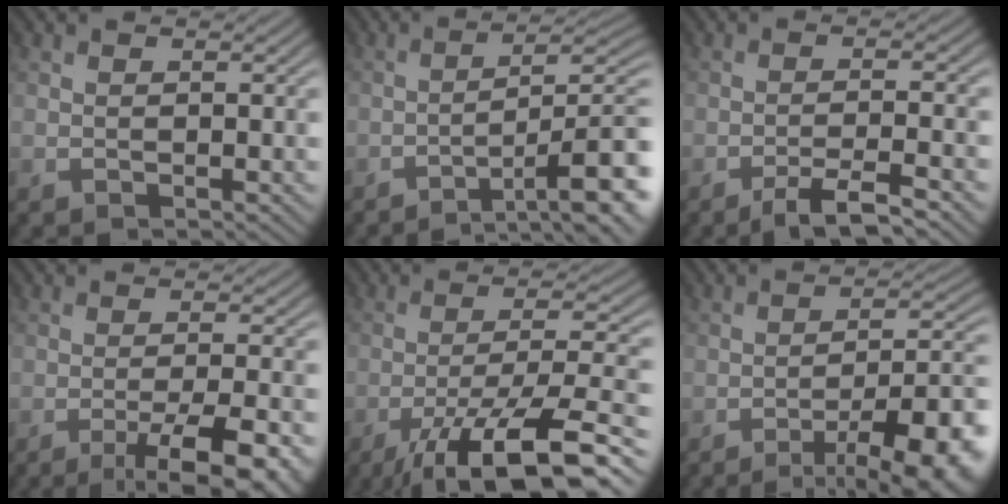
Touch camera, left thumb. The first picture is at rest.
{"total": 11.5, "force": [-6.4, 2.5, 9.2], "torque": [-0.120, 0.016, -0.091]}
{"total": 4.4, "force": [-3.1, 0.4, 3.2], "torque": [-0.046, 0.008, -0.063]}
{"total": 8.8, "force": [-4.6, 1.7, 7.3], "torque": [-0.109, 0.002, -0.064]}
{"total": 15.1, "force": [-9.1, 4.0, 11.4], "torque": [-0.195, -0.009, -0.146]}
{"total": 14.1, "force": [-8.4, 3.7, 10.7], "torque": [-0.139, 0.008, -0.116]}